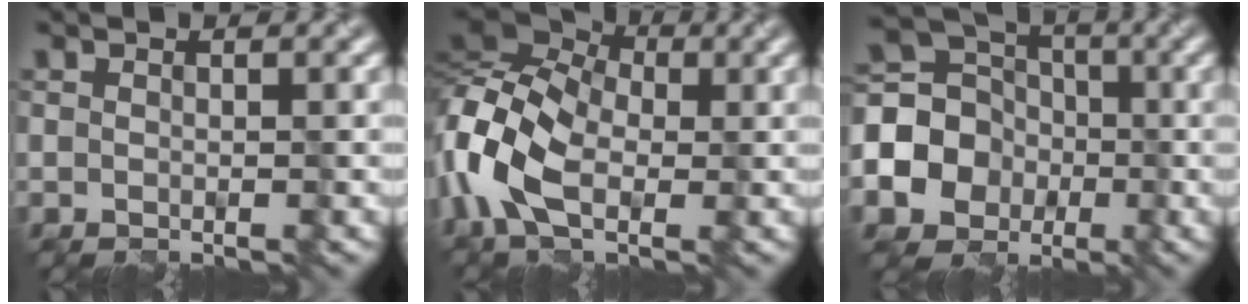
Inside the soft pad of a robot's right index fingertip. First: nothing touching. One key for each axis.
{"total": 12.6, "fx": -1.8, "fy": 7.8, "fz": 9.8, "tx": -0.230, "ty": 0.002, "tz": -0.046}
{"total": 11.8, "fx": -2.7, "fy": 10.7, "fz": 4.3, "tx": -0.120, "ty": 0.000, "tz": -0.074}